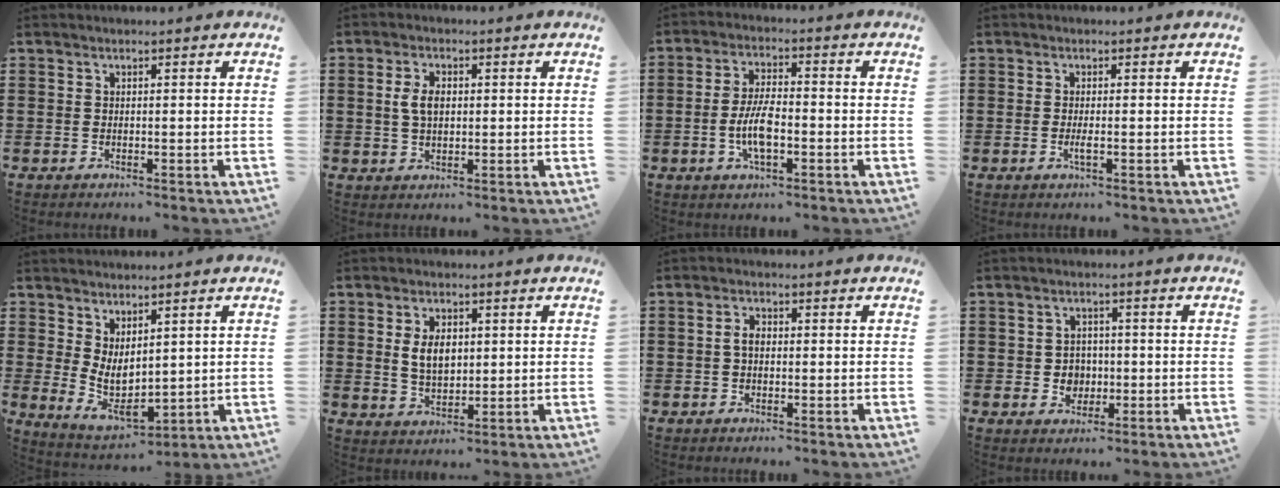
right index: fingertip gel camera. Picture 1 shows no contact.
{"total": 4.0, "force": [0.5, 2.2, 3.2], "torque": [-0.076, 0.008, 0.005]}
{"total": 6.7, "force": [-1.6, 2.2, 6.1], "torque": [-0.140, -0.007, -0.038]}
{"total": 1.6, "force": [-0.5, -0.1, 1.5], "torque": [-0.036, -0.008, -0.010]}
{"total": 4.5, "force": [1.7, 2.5, 3.4], "torque": [-0.083, -0.013, 0.030]}
{"total": 4.9, "force": [0.8, 3.0, 3.8], "torque": [-0.073, 0.009, 0.012]}
{"total": 2.2, "force": [0.0, 1.3, 1.8], "torque": [-0.036, 0.006, -0.002]}
{"total": 2.9, "force": [-0.6, 2.6, 1.2], "torque": [-0.024, 0.001, -0.018]}